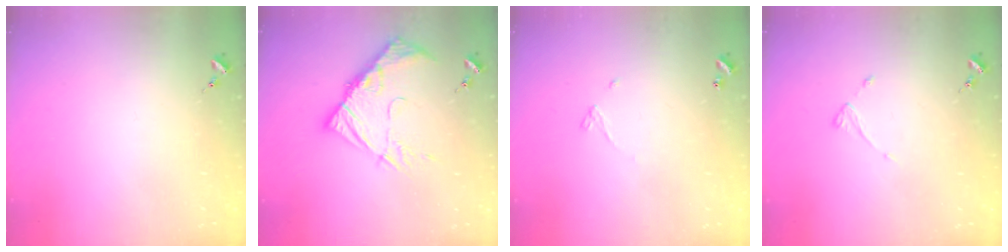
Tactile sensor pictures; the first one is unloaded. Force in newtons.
{"total": 13.4, "press": 13.4, "slide": 1.0}
{"total": 2.4, "press": 2.4, "slide": 0.2}
{"total": 3.4, "press": 3.4, "slide": 0.1}